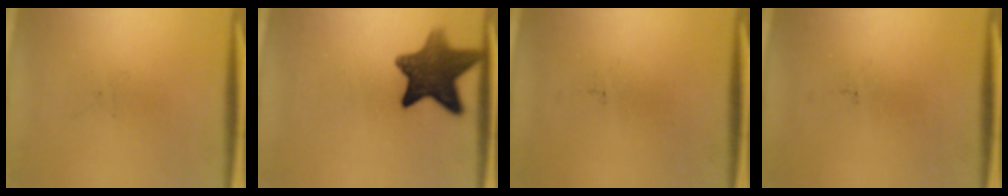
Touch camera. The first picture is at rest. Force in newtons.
{"total": 11.1}
{"total": 0.0}
{"total": 0.0}